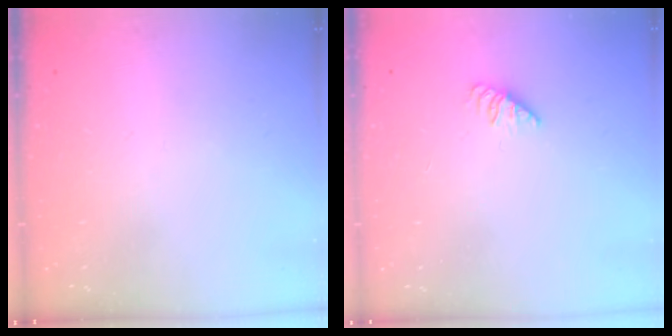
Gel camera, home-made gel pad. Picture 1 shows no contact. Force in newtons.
{"total": 1.2, "press": 1.1, "slide": 0.3}